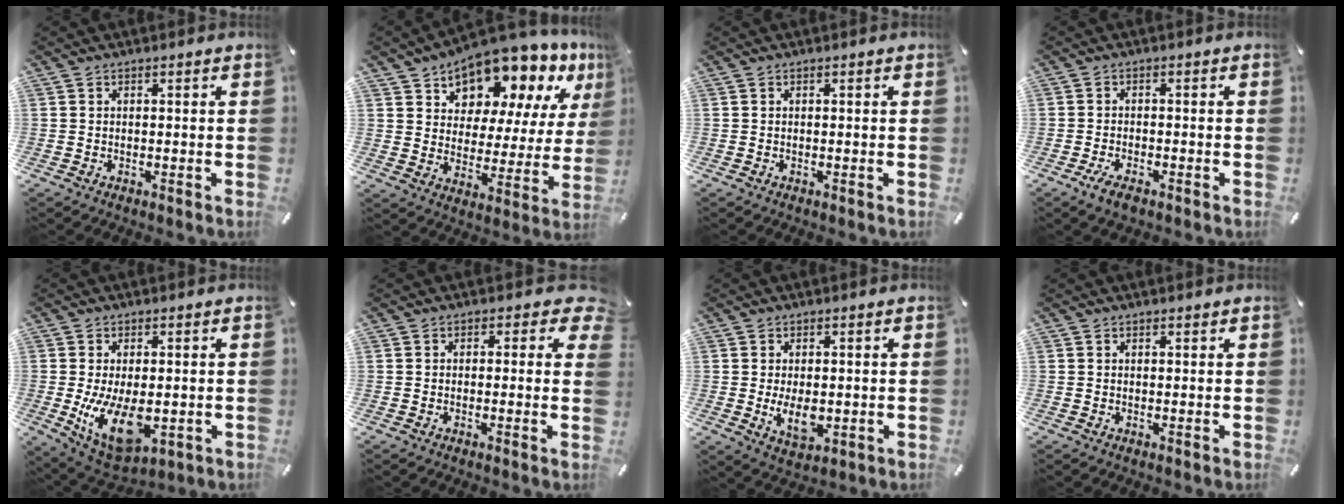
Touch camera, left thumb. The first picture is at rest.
{"total": 13.1, "force": [11.8, 5.3, 2.1], "torque": [-0.042, -0.127, 0.201]}
{"total": 0.0}
{"total": 2.9, "force": [-2.0, 1.2, 1.8], "torque": [-0.042, 0.005, -0.039]}
{"total": 12.4, "force": [-1.1, 7.1, 10.2], "torque": [-0.177, -0.021, -0.012]}
{"total": 3.7, "force": [1.0, 2.5, 2.6], "torque": [-0.022, 0.001, 0.011]}
{"total": 6.0, "force": [-0.3, 3.9, 4.6], "torque": [-0.084, -0.006, -0.006]}
{"total": 0.6, "force": [0.5, 0.3, 0.0], "torque": [0.000, 0.000, 0.010]}